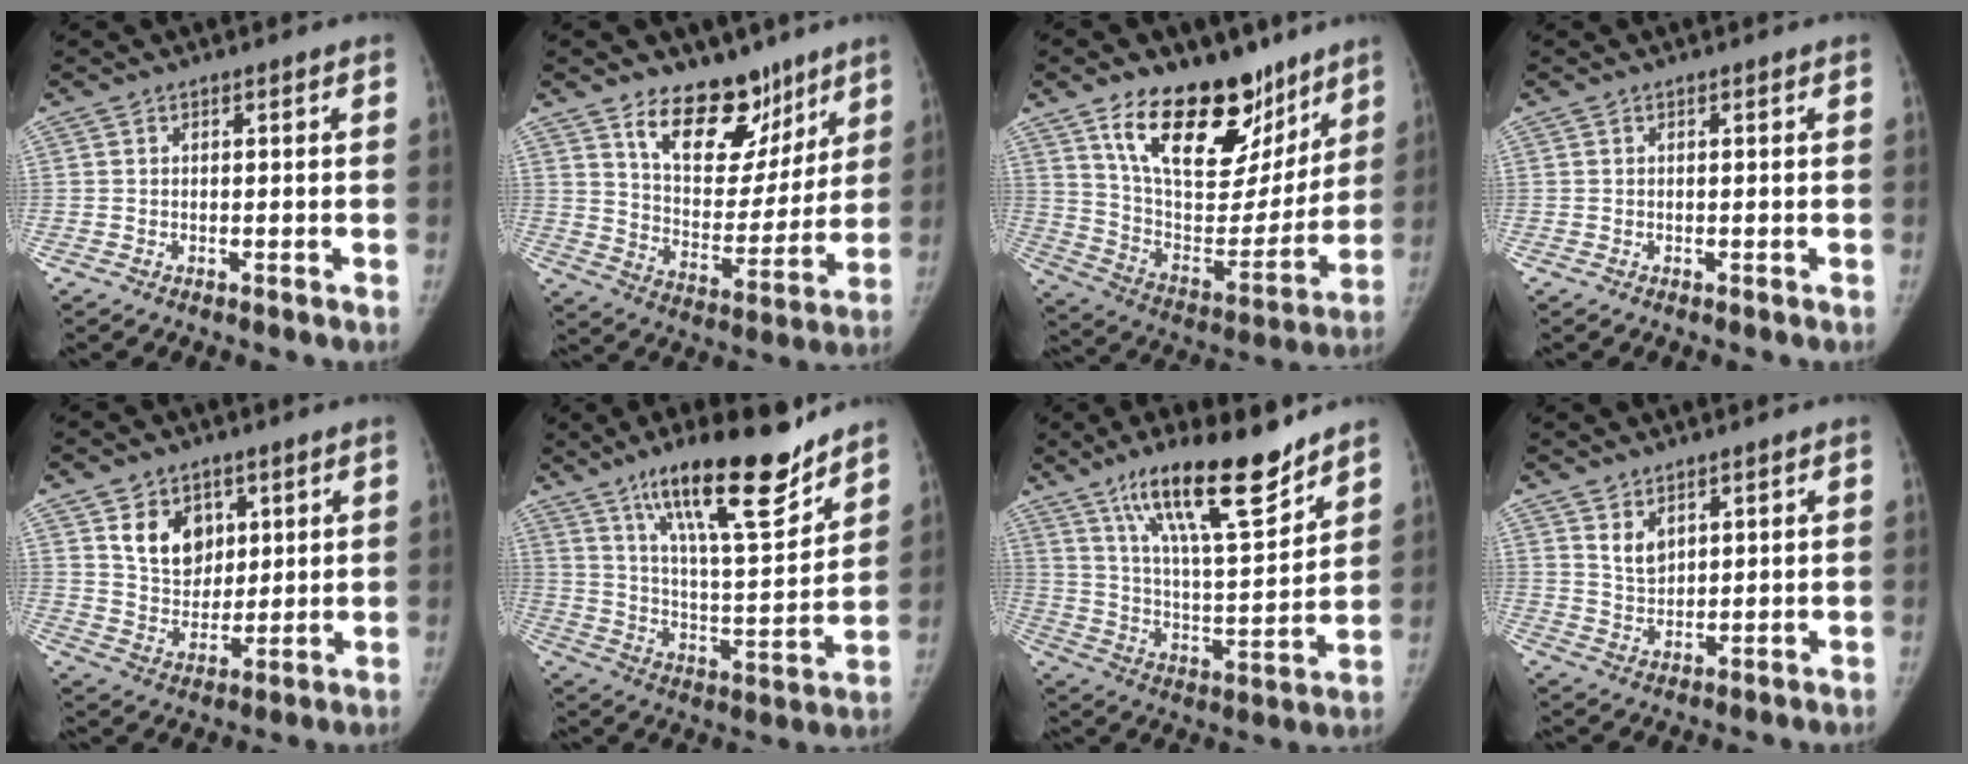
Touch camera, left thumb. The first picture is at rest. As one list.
[{"total": 16.7, "force": [11.3, 9.3, 8.0], "torque": [-0.056, -0.073, 0.188]}, {"total": 26.6, "force": [16.4, 13.8, 15.8], "torque": [-0.192, -0.067, 0.272]}, {"total": 0.0}, {"total": 10.2, "force": [4.4, 7.6, 5.3], "torque": [-0.053, -0.030, 0.087]}, {"total": 21.6, "force": [15.1, 5.1, 14.6], "torque": [-0.206, -0.078, 0.251]}, {"total": 19.9, "force": [13.9, 4.7, 13.5], "torque": [-0.199, -0.072, 0.240]}, {"total": 4.2, "force": [2.6, 2.3, 2.3], "torque": [-0.025, -0.026, 0.056]}]